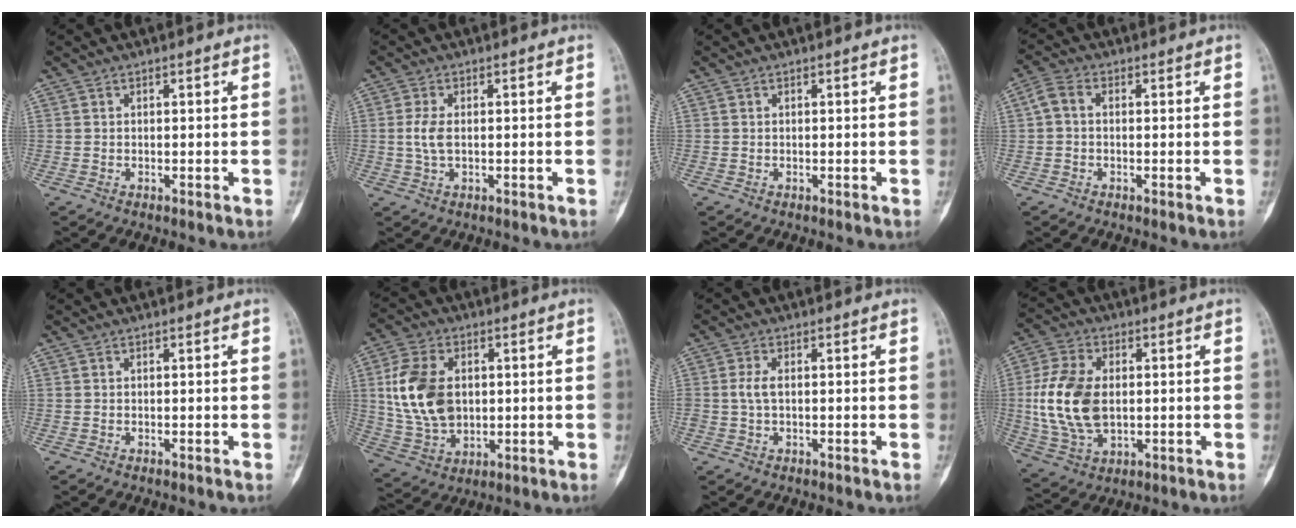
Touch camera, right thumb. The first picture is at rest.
{"total": 3.4, "force": [0.1, 1.7, 3.0], "torque": [-0.071, 0.003, 0.001]}
{"total": 0.0}
{"total": 3.5, "force": [0.1, 2.3, 2.6], "torque": [-0.051, 0.010, -0.006]}
{"total": 0.0}
{"total": 14.0, "force": [1.8, 9.6, 10.0], "torque": [-0.183, -0.002, 0.042]}
{"total": 2.4, "force": [0.0, 1.2, 2.1], "torque": [-0.052, 0.002, -0.001]}
{"total": 14.7, "force": [0.3, 9.3, 11.4], "torque": [-0.230, 0.001, 0.012]}